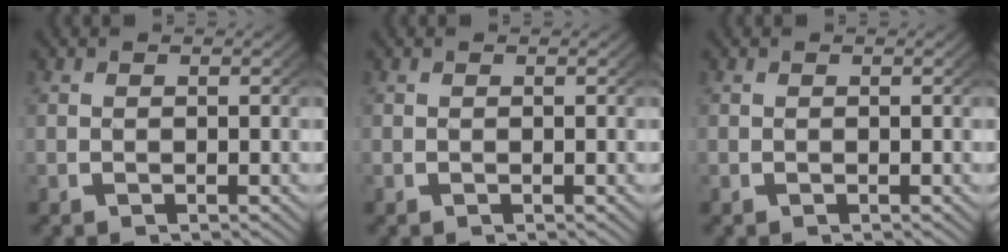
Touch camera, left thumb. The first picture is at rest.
{"total": 0.0}
{"total": 0.0}